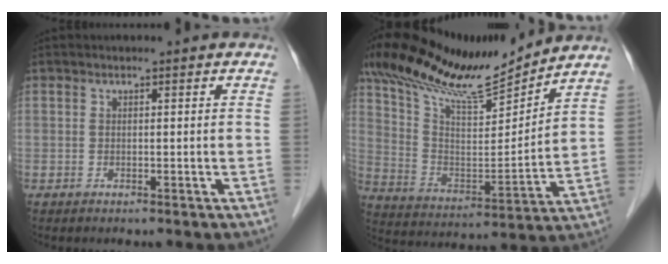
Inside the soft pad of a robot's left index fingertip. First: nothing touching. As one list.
[{"total": 17.2, "force": [15.4, 1.2, 7.4], "torque": [-0.145, -0.008, 0.276]}]